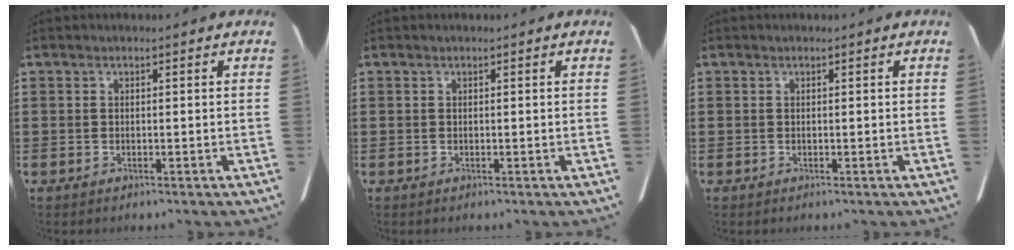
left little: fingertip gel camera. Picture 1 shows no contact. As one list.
[{"total": 0.0}, {"total": 0.0}]